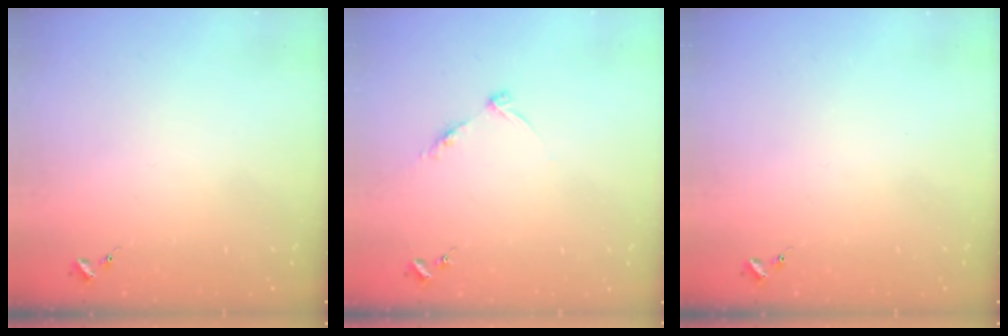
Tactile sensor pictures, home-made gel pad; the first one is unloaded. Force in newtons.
{"total": 6.2, "press": 6.2, "slide": 0.7}
{"total": 0.0}